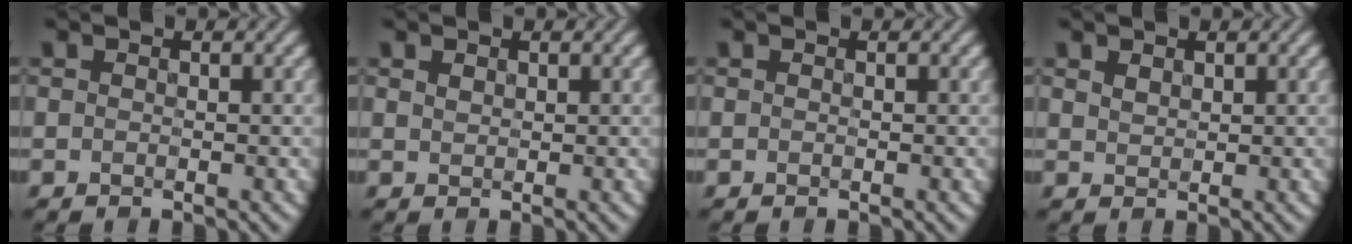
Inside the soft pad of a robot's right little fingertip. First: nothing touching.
{"total": 0.8, "force": [0.5, 0.6, 0.4], "torque": [-0.010, 0.001, 0.010]}
{"total": 0.0}
{"total": 1.2, "force": [0.7, 0.8, 0.6], "torque": [-0.015, 0.000, 0.016]}